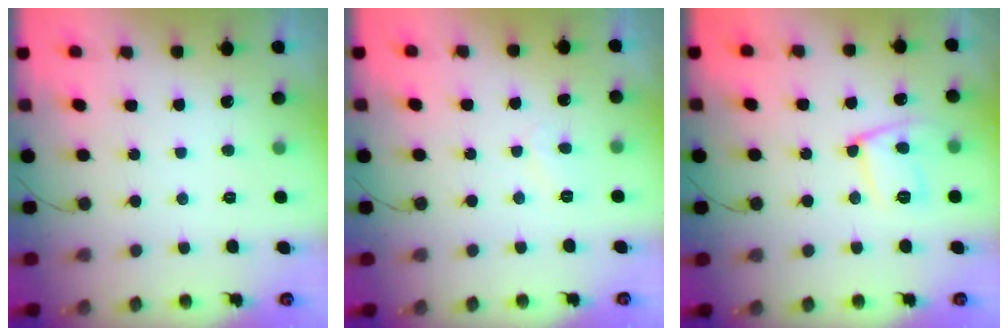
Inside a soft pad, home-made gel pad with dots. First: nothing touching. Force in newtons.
{"total": 3.0, "press": 2.9, "slide": 0.3}
{"total": 12.2, "press": 12.1, "slide": 1.1}